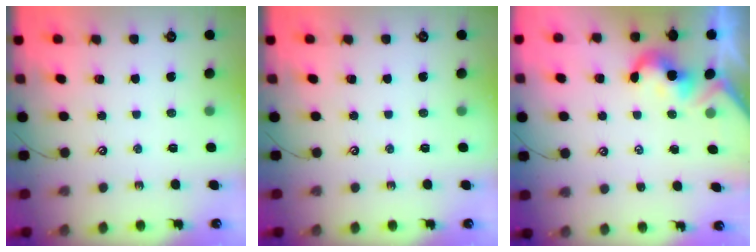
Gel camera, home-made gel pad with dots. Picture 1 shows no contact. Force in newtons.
{"total": 0.0}
{"total": 2.0, "press": 1.9, "slide": 0.5}